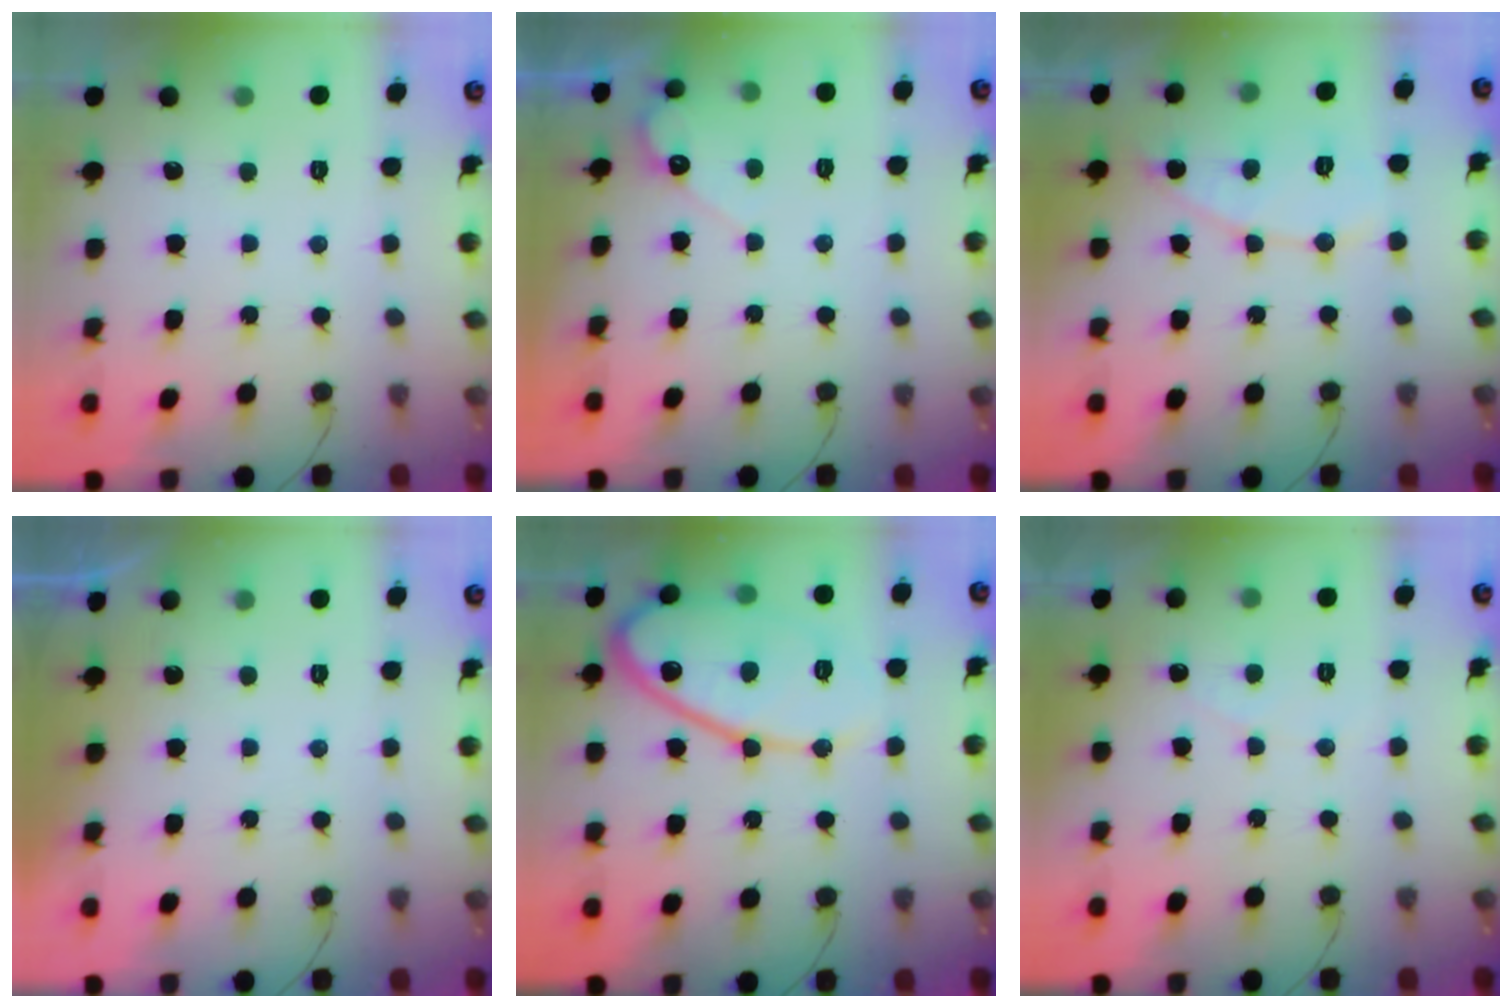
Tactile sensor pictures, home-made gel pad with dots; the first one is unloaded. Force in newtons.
{"total": 4.5, "press": 4.5, "slide": 0.2}
{"total": 7.2, "press": 7.2, "slide": 0.6}
{"total": 0.8, "press": 0.8, "slide": 0.1}
{"total": 14.3, "press": 14.3, "slide": 1.1}
{"total": 2.5, "press": 2.5, "slide": 0.2}